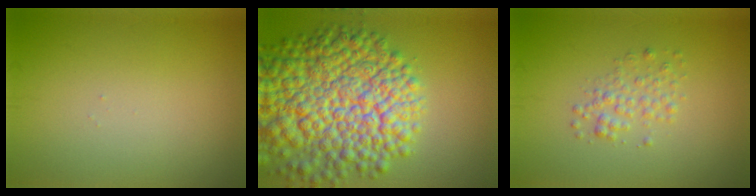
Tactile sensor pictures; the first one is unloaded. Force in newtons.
{"total": 13.7, "press": 13.7, "slide": 0.6}
{"total": 1.8, "press": 1.8, "slide": 0.1}